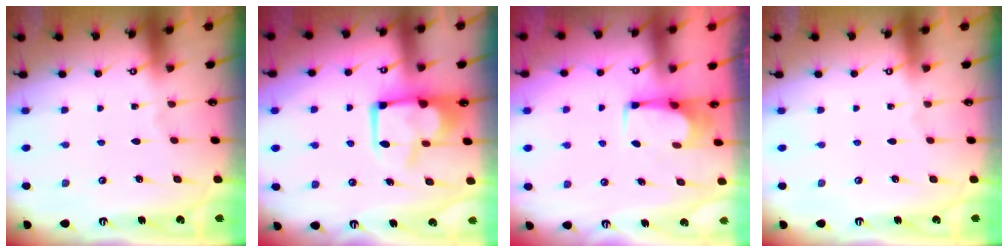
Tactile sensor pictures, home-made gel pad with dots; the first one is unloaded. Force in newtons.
{"total": 6.3, "press": 6.3, "slide": 1.0}
{"total": 2.5, "press": 2.4, "slide": 0.4}
{"total": 0.0}